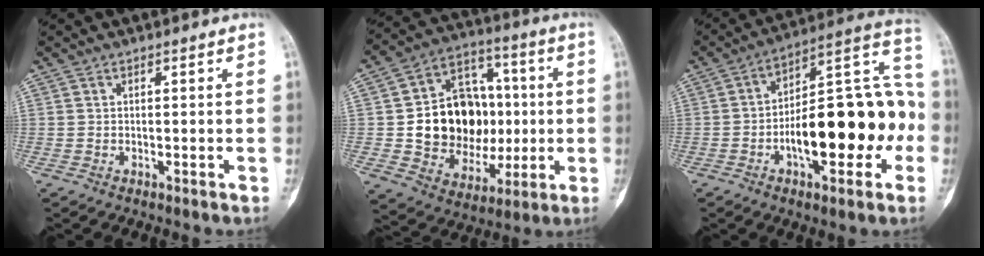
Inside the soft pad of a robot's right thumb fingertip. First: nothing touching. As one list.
[{"total": 20.9, "force": [0.1, 15.7, 13.7], "torque": [-0.170, 0.021, 0.018]}, {"total": 23.5, "force": [-4.8, 9.9, 20.7], "torque": [-0.281, 0.050, -0.073]}]